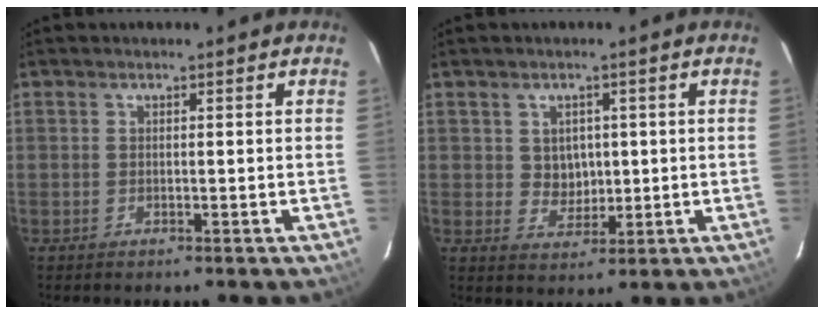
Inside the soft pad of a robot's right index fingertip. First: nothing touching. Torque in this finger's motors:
{"motor_torque": [0.02, 0.08, 0.16, 0.00]}